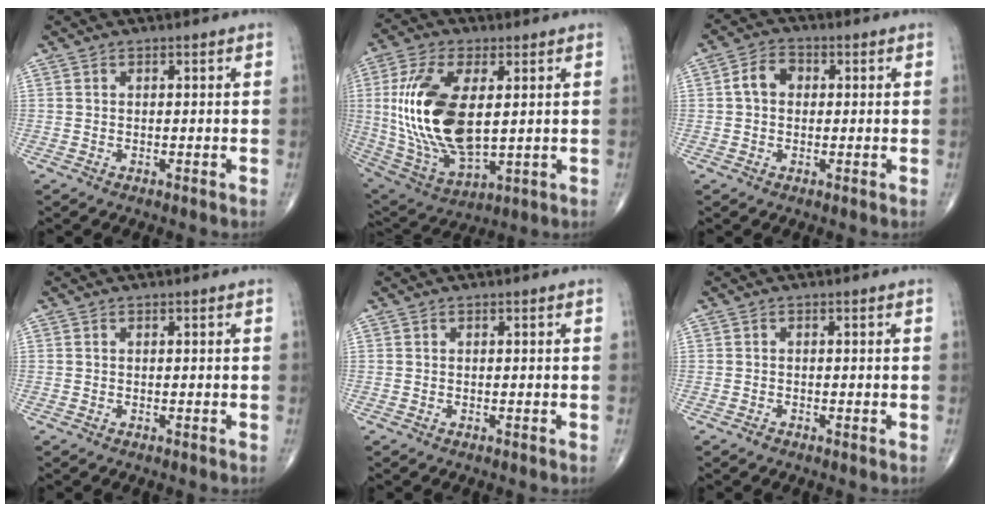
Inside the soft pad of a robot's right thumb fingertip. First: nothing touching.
{"total": 20.6, "force": [2.3, 10.2, 17.7], "torque": [-0.359, -0.018, 0.054]}
{"total": 4.7, "force": [0.4, 3.6, 3.1], "torque": [-0.049, 0.016, 0.000]}
{"total": 0.0}
{"total": 0.0}
{"total": 0.7, "force": [-0.4, 0.3, 0.5], "torque": [-0.007, -0.001, -0.010]}